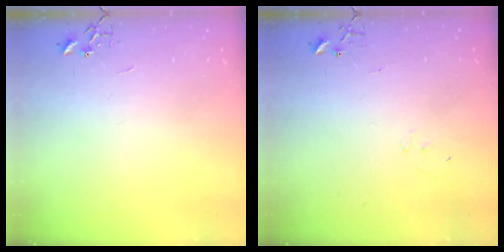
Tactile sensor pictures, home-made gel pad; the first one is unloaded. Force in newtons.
{"total": 4.9, "press": 4.9, "slide": 0.3}